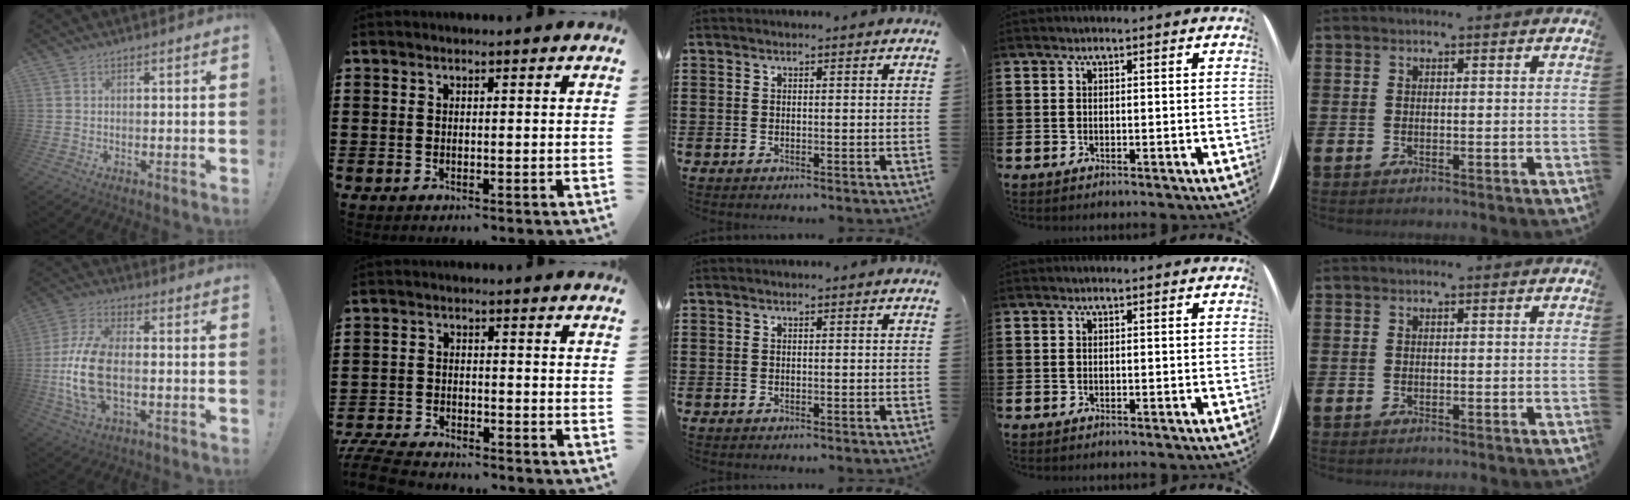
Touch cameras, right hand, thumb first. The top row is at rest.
{"thumb": {"total": 15.7, "force": [-2.3, 8.1, 13.3], "torque": [-0.281, -0.005, -0.035]}, "index": {"total": 5.0, "force": [-4.9, 0.6, 1.0], "torque": [-0.034, -0.001, -0.104]}}